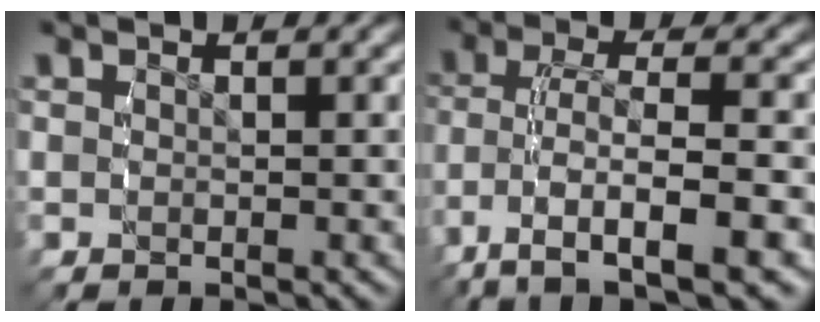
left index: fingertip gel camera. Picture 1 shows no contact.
{"total": 7.2, "force": [-3.5, 3.1, 5.5], "torque": [-0.126, -0.041, -0.028]}